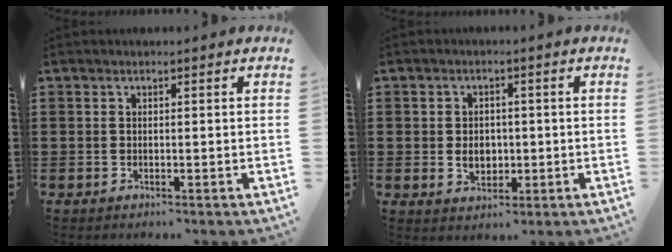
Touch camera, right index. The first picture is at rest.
{"total": 3.7, "force": [-0.3, 2.9, 2.3], "torque": [-0.043, 0.005, -0.010]}